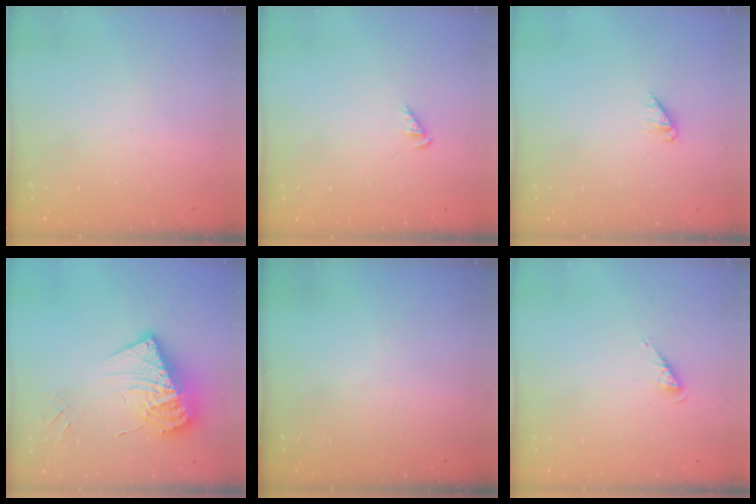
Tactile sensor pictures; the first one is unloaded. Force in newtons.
{"total": 2.3, "press": 2.2, "slide": 0.4}
{"total": 3.0, "press": 3.0, "slide": 0.4}
{"total": 16.7, "press": 16.7, "slide": 1.6}
{"total": 0.0}
{"total": 2.6, "press": 2.6, "slide": 0.4}